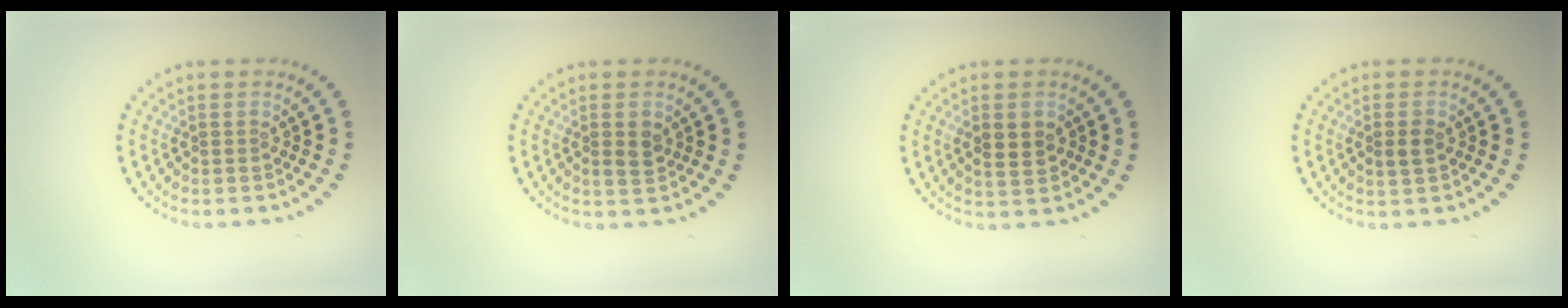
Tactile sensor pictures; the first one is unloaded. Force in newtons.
{"total": 1.7, "press": 1.7, "slide": 0.1}
{"total": 2.6, "press": 2.6, "slide": 0.1}
{"total": 1.5, "press": 1.5, "slide": 0.1}